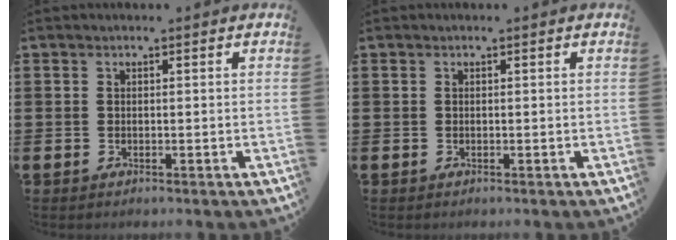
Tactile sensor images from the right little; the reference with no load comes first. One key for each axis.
{"total": 0.0}